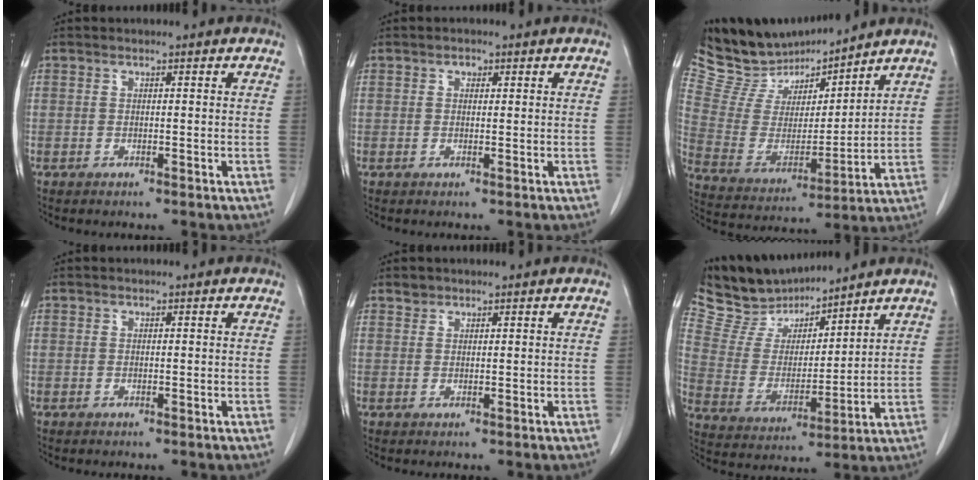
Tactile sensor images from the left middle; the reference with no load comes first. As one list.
[{"total": 1.1, "force": [0.5, 0.8, 0.5], "torque": [-0.008, 0.001, 0.007]}, {"total": 15.4, "force": [14.3, 4.1, 3.9], "torque": [-0.081, -0.004, 0.273]}, {"total": 0.0}, {"total": 1.0, "force": [0.8, 0.7, -0.1], "torque": [0.007, 0.002, 0.010]}, {"total": 12.6, "force": [11.7, 3.2, 3.1], "torque": [-0.073, 0.008, 0.233]}]